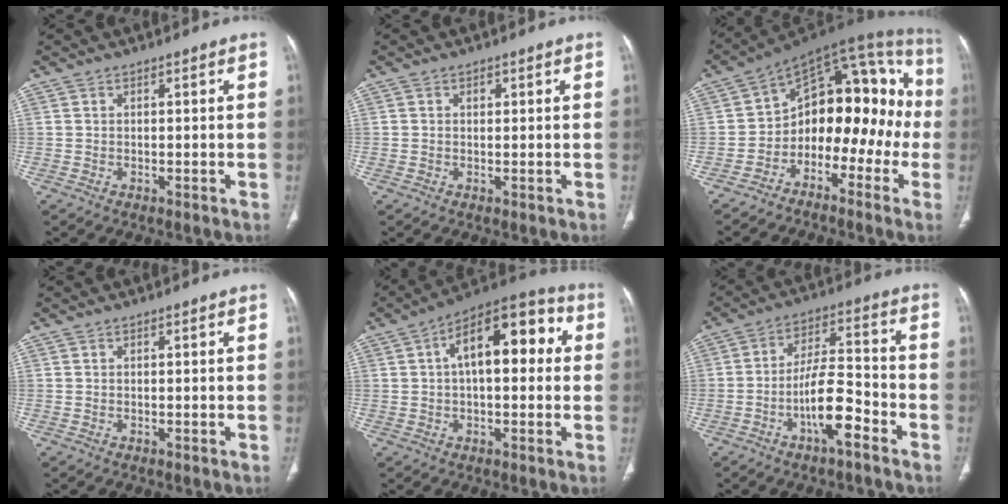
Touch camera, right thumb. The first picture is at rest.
{"total": 1.0, "force": [0.3, 0.8, 0.5], "torque": [-0.003, 0.001, 0.004]}
{"total": 18.0, "force": [-4.1, 11.4, 13.4], "torque": [-0.123, 0.103, -0.072]}
{"total": 0.0}
{"total": 15.9, "force": [3.1, 7.9, 13.5], "torque": [-0.177, 0.043, 0.038]}
{"total": 10.7, "force": [-5.1, 2.9, 8.9], "torque": [-0.165, 0.039, -0.092]}